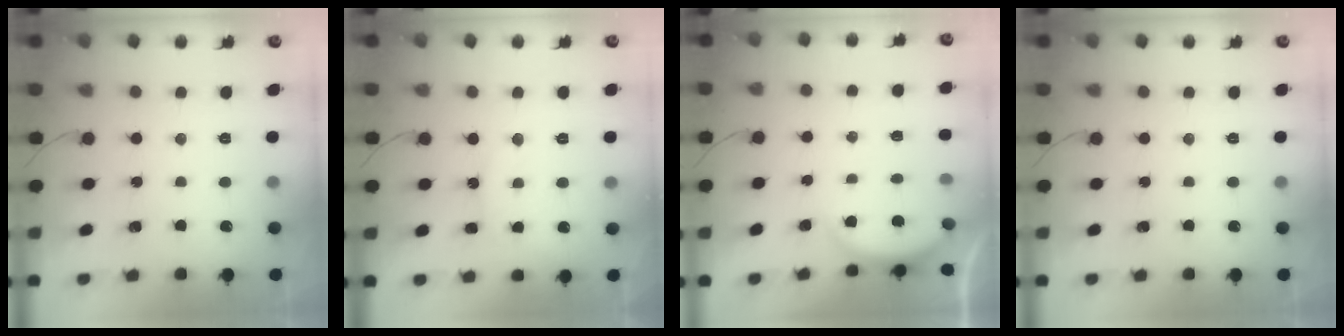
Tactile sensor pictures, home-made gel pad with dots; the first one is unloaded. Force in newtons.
{"total": 6.9, "press": 6.9, "slide": 0.9}
{"total": 1.9, "press": 1.9, "slide": 0.5}
{"total": 0.0}